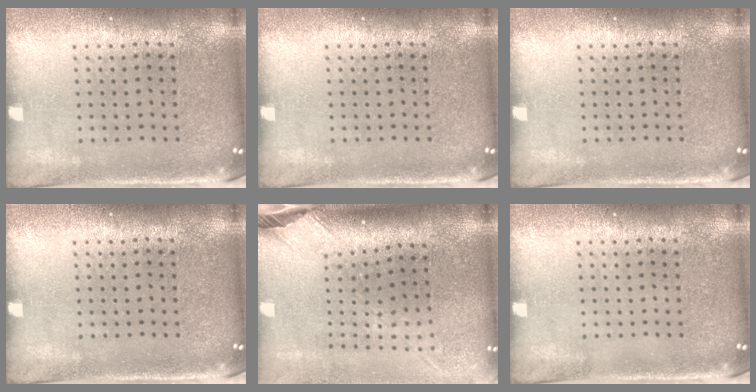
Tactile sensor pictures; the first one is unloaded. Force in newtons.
{"total": 0.0}
{"total": 0.0}
{"total": 0.0}
{"total": 2.6, "press": 1.8, "slide": 1.8}
{"total": 0.0}